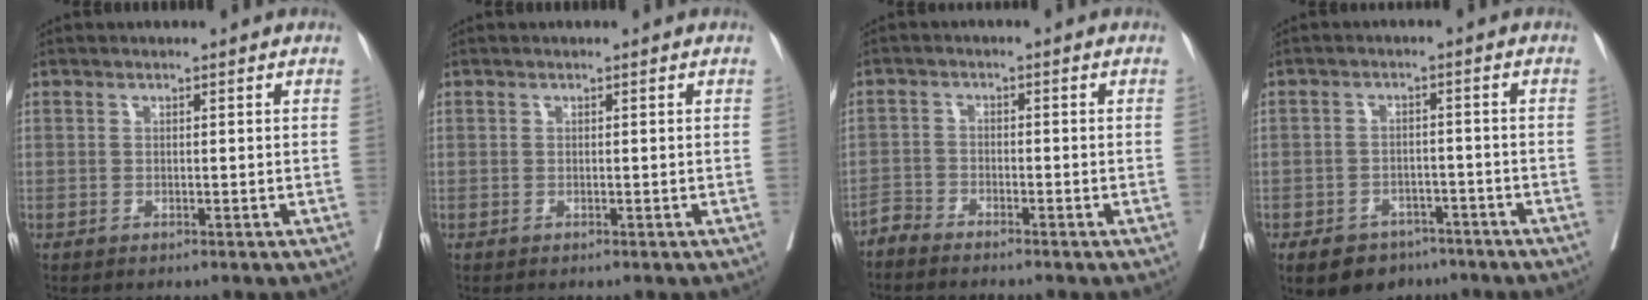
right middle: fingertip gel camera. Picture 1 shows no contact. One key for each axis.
{"total": 0.0}
{"total": 2.7, "fx": -2.7, "fy": -0.1, "fz": 0.4, "tx": 0.002, "ty": -0.005, "tz": -0.050}
{"total": 7.5, "fx": -5.3, "fy": 4.8, "fz": 2.2, "tx": -0.032, "ty": 0.007, "tz": -0.075}